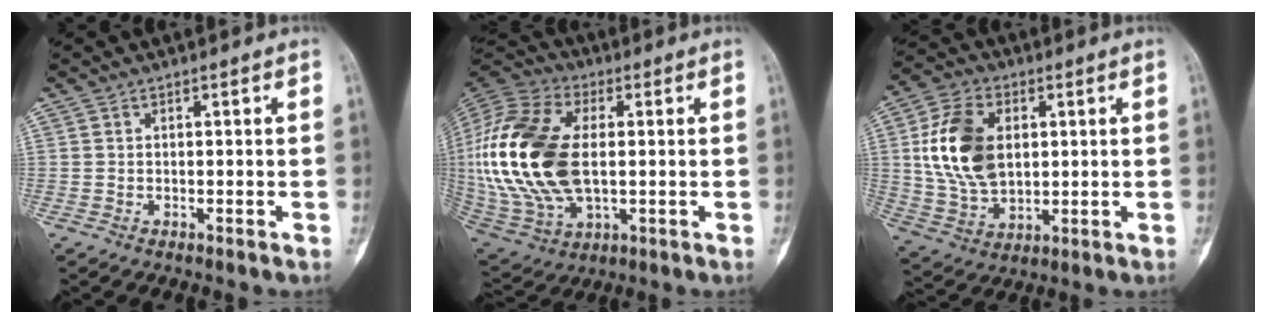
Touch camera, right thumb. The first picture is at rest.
{"total": 26.1, "force": [1.1, 14.9, 21.4], "torque": [-0.474, -0.007, 0.024]}
{"total": 15.2, "force": [2.6, 9.8, 11.4], "torque": [-0.205, -0.003, 0.054]}